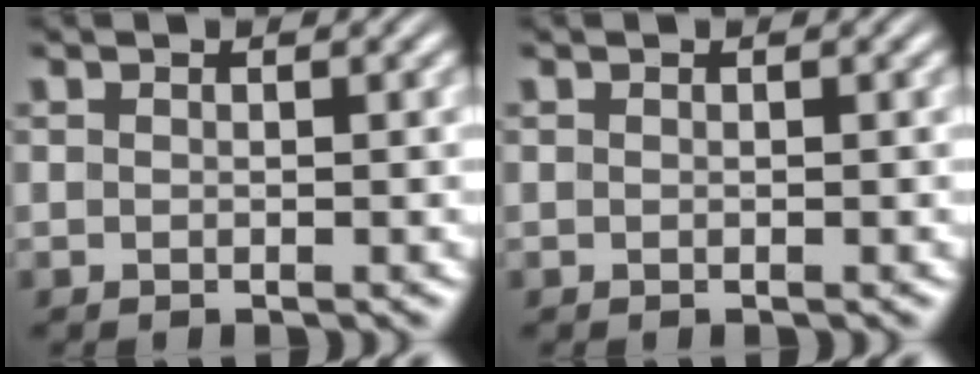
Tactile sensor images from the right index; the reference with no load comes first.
{"total": 0.0}